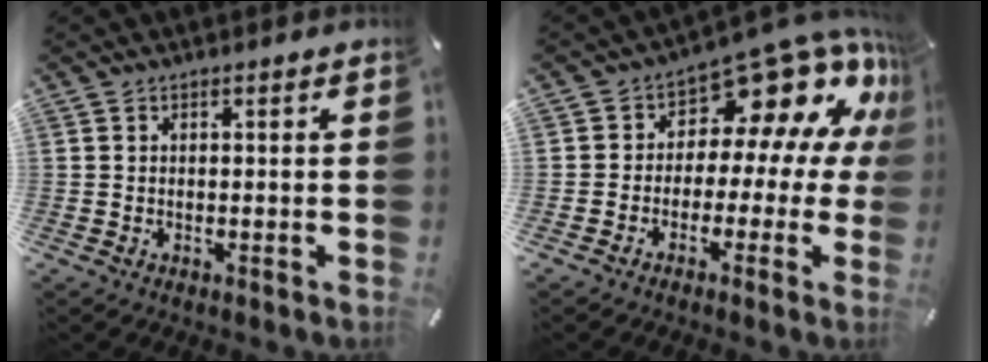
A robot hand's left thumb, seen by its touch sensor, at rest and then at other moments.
{"total": 13.9, "force": [8.0, 7.6, 8.5], "torque": [-0.130, -0.073, 0.134]}